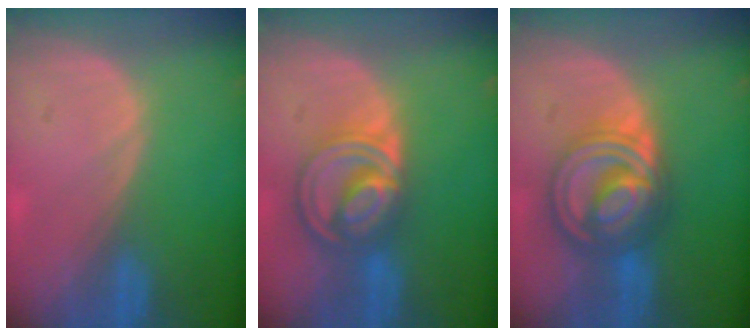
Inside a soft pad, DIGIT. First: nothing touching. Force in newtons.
{"total": 8.8, "press": 7.4, "slide": 4.6}
{"total": 9.2, "press": 9.2, "slide": 0.6}